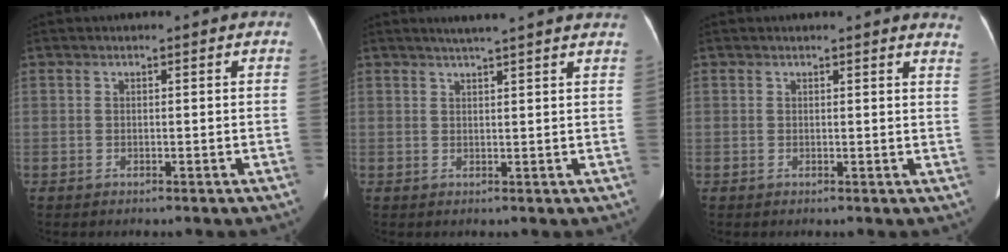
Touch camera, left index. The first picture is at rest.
{"total": 8.9, "force": [7.8, -0.3, 4.4], "torque": [-0.062, 0.024, 0.085]}
{"total": 5.5, "force": [5.3, 0.3, 1.3], "torque": [-0.003, -0.019, 0.027]}